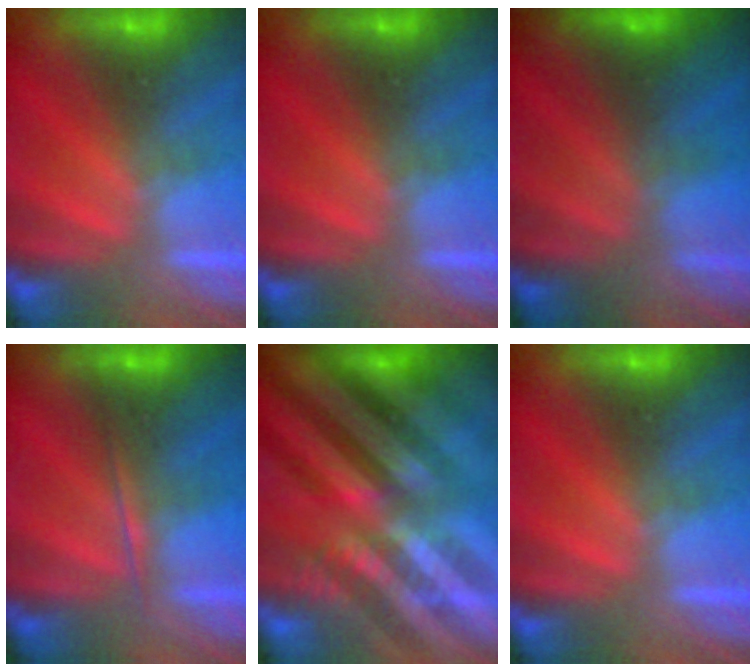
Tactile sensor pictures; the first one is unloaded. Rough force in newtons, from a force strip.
{"total": 0.0}
{"total": 6.9}
{"total": 1.7}
{"total": 10.8}
{"total": 0.0}